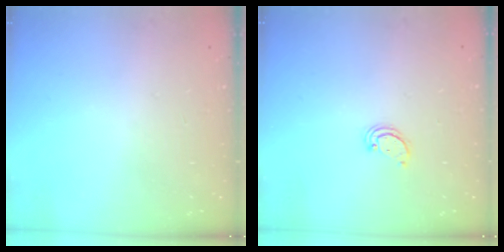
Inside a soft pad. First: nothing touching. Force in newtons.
{"total": 2.2, "press": 2.2, "slide": 0.1}